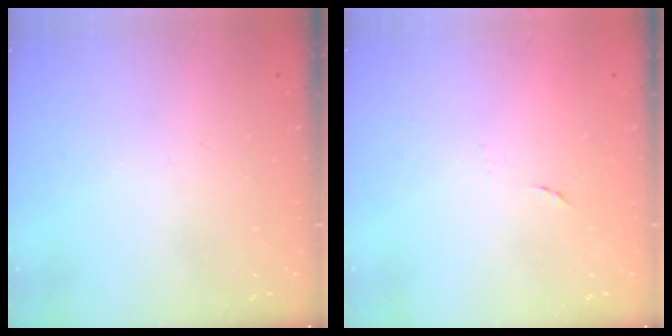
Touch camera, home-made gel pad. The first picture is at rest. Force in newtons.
{"total": 4.3, "press": 4.2, "slide": 1.2}